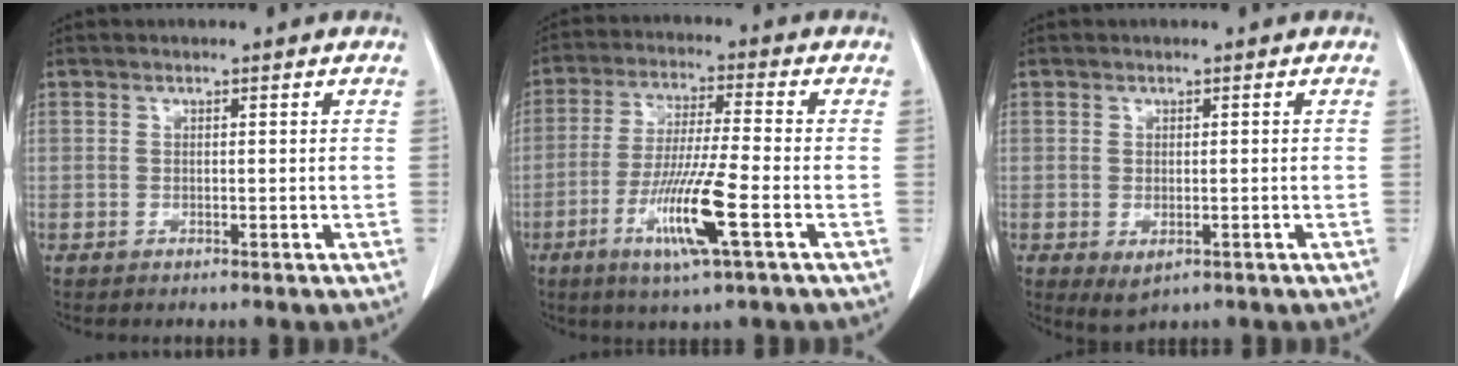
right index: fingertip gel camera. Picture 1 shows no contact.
{"total": 11.0, "force": [-4.2, -0.2, 10.1], "torque": [-0.198, -0.019, -0.080]}
{"total": 2.3, "force": [-0.7, 1.3, 1.8], "torque": [-0.036, -0.010, 0.002]}